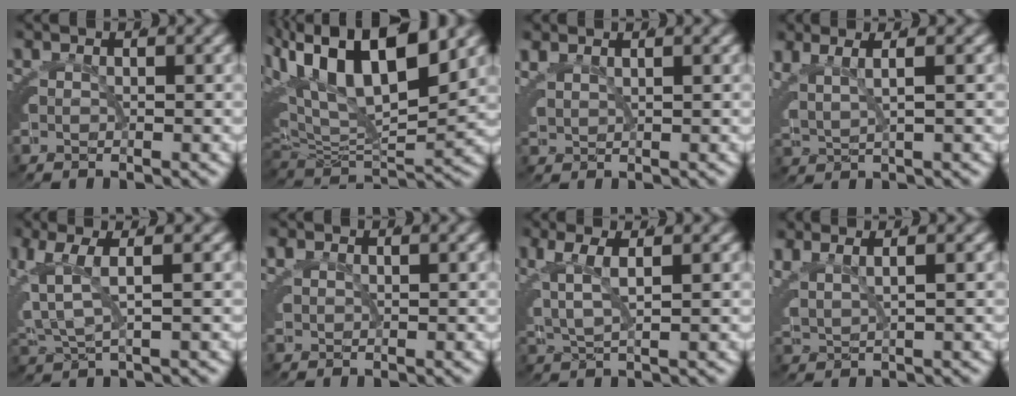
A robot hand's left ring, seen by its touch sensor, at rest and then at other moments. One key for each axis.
{"total": 11.4, "fx": 2.1, "fy": 7.3, "fz": 8.5, "tx": -0.160, "ty": 0.004, "tz": 0.027}
{"total": 3.1, "fx": 1.2, "fy": 2.5, "fz": 1.4, "tx": -0.047, "ty": -0.006, "tz": 0.024}
{"total": 3.8, "fx": 1.1, "fy": 2.7, "fz": 2.6, "tx": -0.071, "ty": -0.007, "tz": 0.024}
{"total": 3.8, "fx": 1.1, "fy": 2.5, "fz": 2.7, "tx": -0.080, "ty": -0.007, "tz": 0.025}
{"total": 1.5, "fx": 0.6, "fy": 1.3, "fz": 0.4, "tx": -0.013, "ty": -0.005, "tz": 0.014}
{"total": 2.8, "fx": 0.7, "fy": 1.6, "fz": 2.2, "tx": -0.068, "ty": -0.013, "tz": 0.020}
{"total": 4.2, "fx": 1.3, "fy": 3.1, "fz": 2.5, "tx": -0.076, "ty": -0.009, "tz": 0.026}